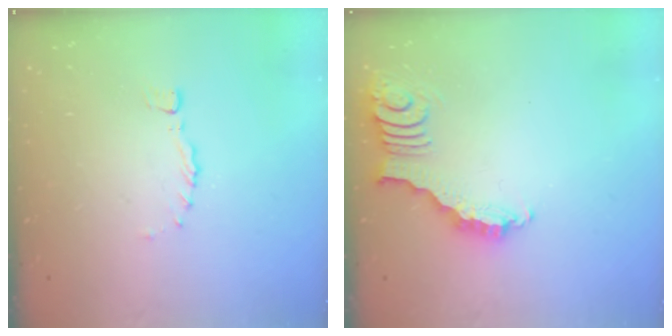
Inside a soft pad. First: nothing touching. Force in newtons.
{"total": 3.4, "press": 3.4, "slide": 0.3}